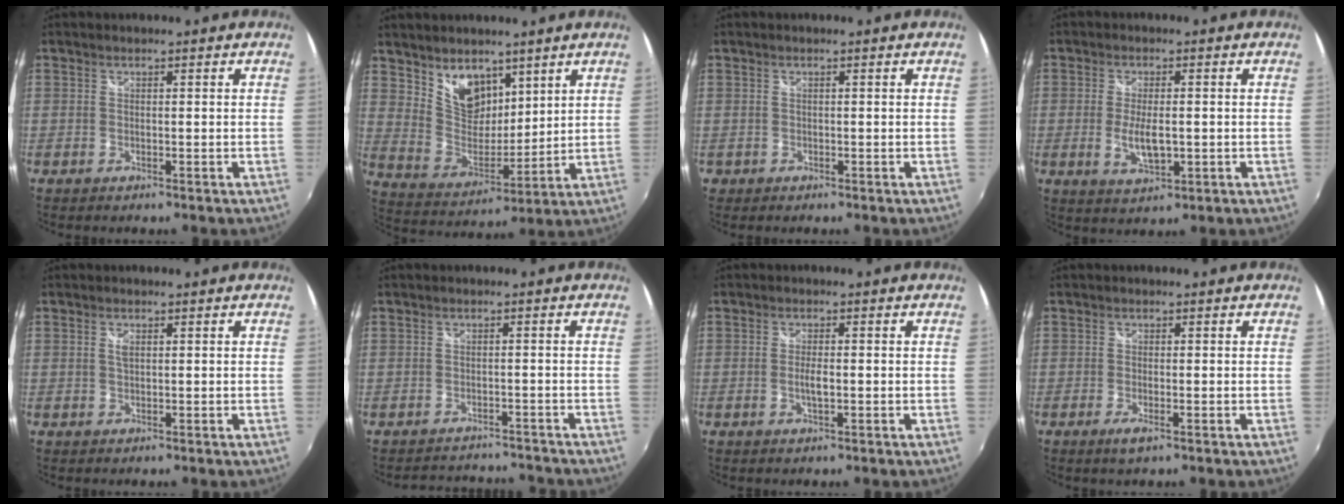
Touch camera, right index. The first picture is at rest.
{"total": 10.8, "force": [7.0, 6.5, 5.0], "torque": [-0.083, 0.001, 0.146]}
{"total": 1.1, "force": [-0.2, 1.1, 0.0], "torque": [-0.004, 0.003, 0.001]}
{"total": 5.9, "force": [-0.9, 2.3, 5.4], "torque": [-0.103, -0.009, -0.013]}
{"total": 1.3, "force": [0.4, 0.6, 1.1], "torque": [-0.022, 0.000, 0.006]}
{"total": 7.7, "force": [-6.9, 2.9, 1.6], "torque": [-0.031, 0.018, -0.089]}
{"total": 2.5, "force": [-0.5, 0.6, 2.4], "torque": [-0.044, -0.002, -0.008]}
{"total": 2.4, "force": [-1.1, 0.4, 2.1], "torque": [-0.039, -0.007, -0.017]}